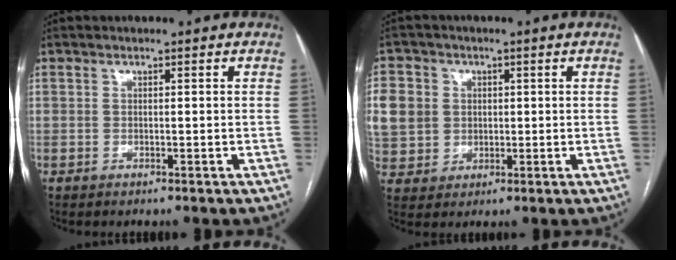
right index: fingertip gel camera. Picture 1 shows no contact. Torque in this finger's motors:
{"motor_torque": [0.99, 0.36, 0.46, 0.12]}